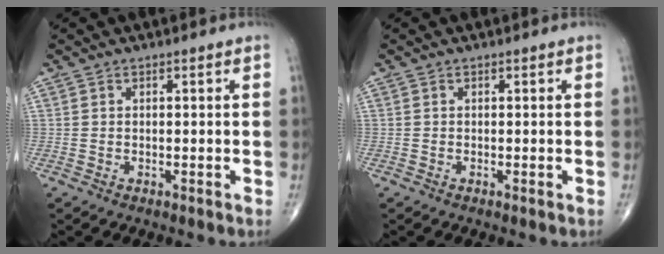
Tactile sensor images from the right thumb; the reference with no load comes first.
{"total": 0.0}